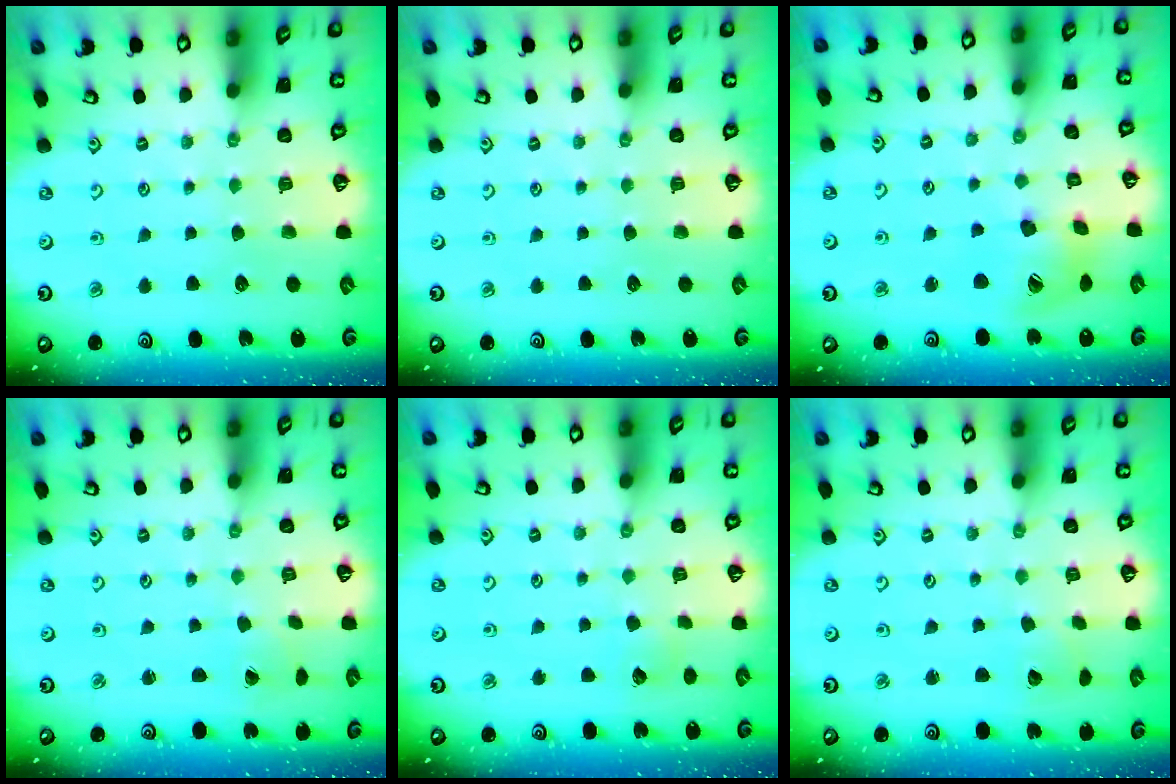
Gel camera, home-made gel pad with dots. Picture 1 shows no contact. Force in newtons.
{"total": 0.0}
{"total": 14.3, "press": 14.1, "slide": 2.2}
{"total": 0.6, "press": 0.3, "slide": 0.5}
{"total": 3.6, "press": 3.6, "slide": 0.4}
{"total": 2.4, "press": 2.4, "slide": 0.1}